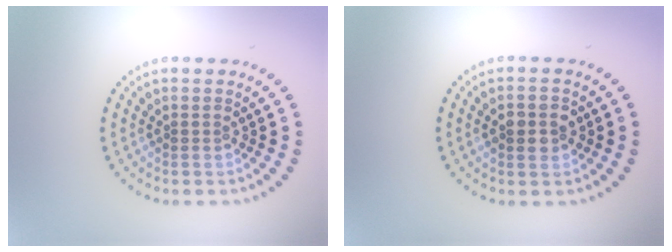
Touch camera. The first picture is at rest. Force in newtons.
{"total": 2.9, "press": 2.9, "slide": 0.1}